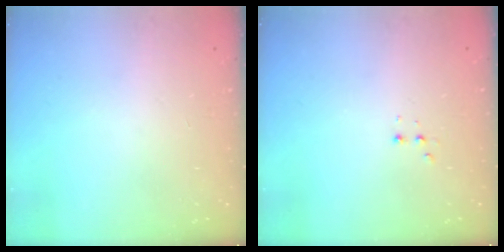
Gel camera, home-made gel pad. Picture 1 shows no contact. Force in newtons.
{"total": 2.4, "press": 2.2, "slide": 0.9}